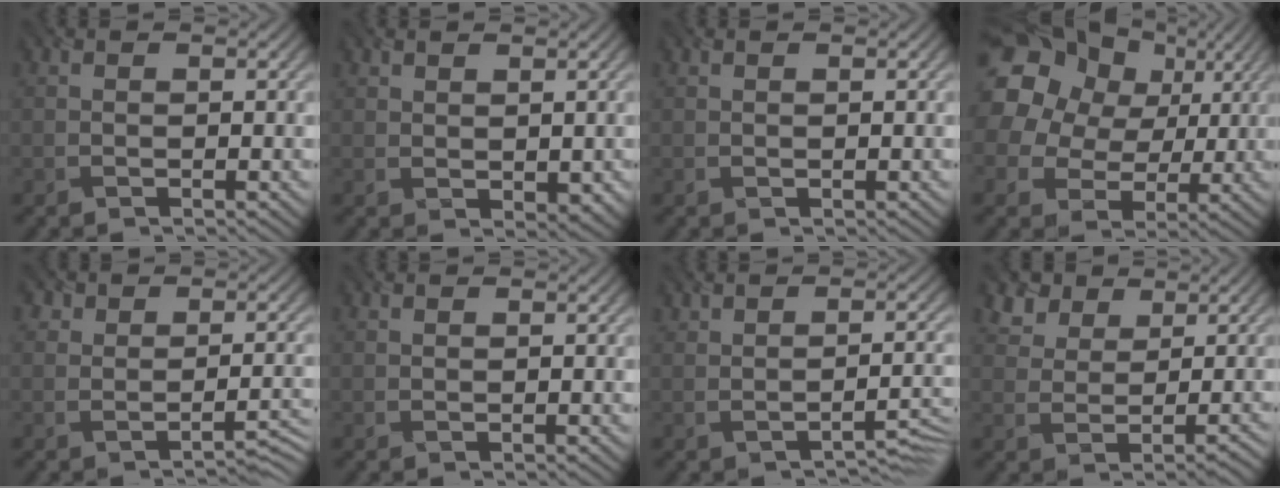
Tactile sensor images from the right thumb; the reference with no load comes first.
{"total": 2.1, "force": [1.0, 1.5, 1.1], "torque": [-0.022, -0.007, 0.024]}
{"total": 0.0}
{"total": 18.5, "force": [7.7, 14.6, 8.3], "torque": [-0.248, 0.056, 0.132]}
{"total": 2.1, "force": [-0.9, 1.4, 1.3], "torque": [-0.007, 0.007, -0.018]}
{"total": 0.0}
{"total": 2.4, "force": [-1.4, 0.8, 1.8], "torque": [-0.030, 0.004, -0.021]}
{"total": 4.0, "force": [2.8, 2.4, 1.6], "torque": [-0.033, 0.006, 0.051]}